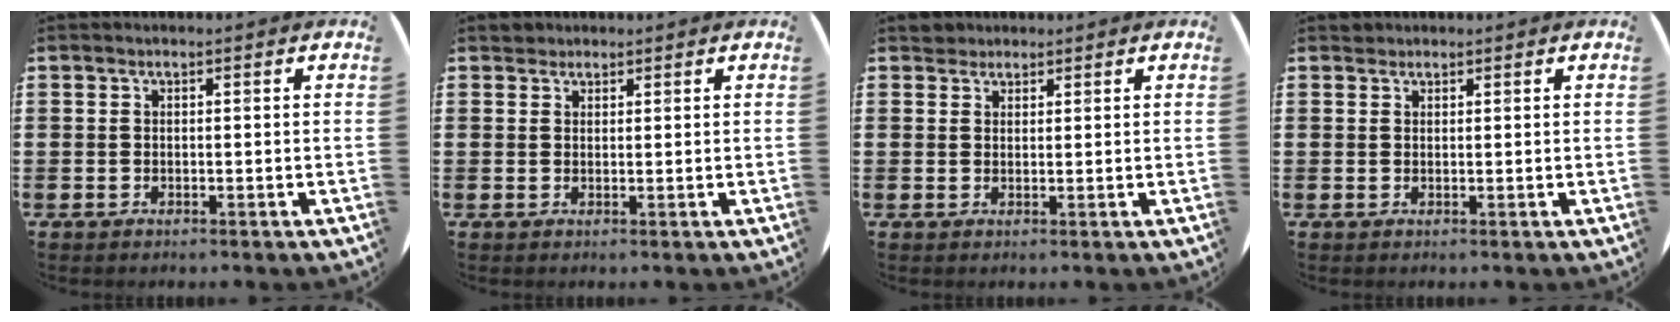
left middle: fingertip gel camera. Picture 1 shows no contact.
{"total": 1.1, "force": [1.0, 0.4, -0.1], "torque": [0.008, -0.001, 0.020]}
{"total": 1.7, "force": [1.6, 0.7, -0.1], "torque": [0.006, 0.002, 0.030]}
{"total": 0.7, "force": [0.7, 0.2, -0.1], "torque": [0.001, 0.003, 0.013]}